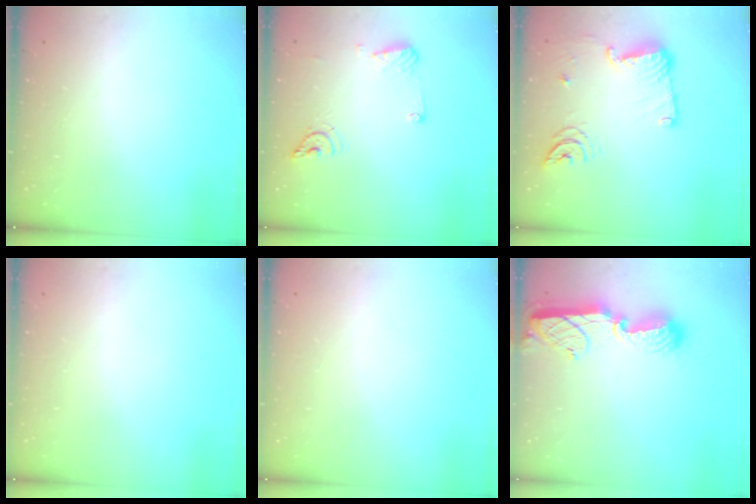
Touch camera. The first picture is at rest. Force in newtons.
{"total": 9.6, "press": 9.5, "slide": 1.4}
{"total": 14.3, "press": 14.2, "slide": 1.4}
{"total": 0.8, "press": 0.8, "slide": 0.1}
{"total": 0.9, "press": 0.9, "slide": 0.0}
{"total": 13.8, "press": 13.8, "slide": 1.5}